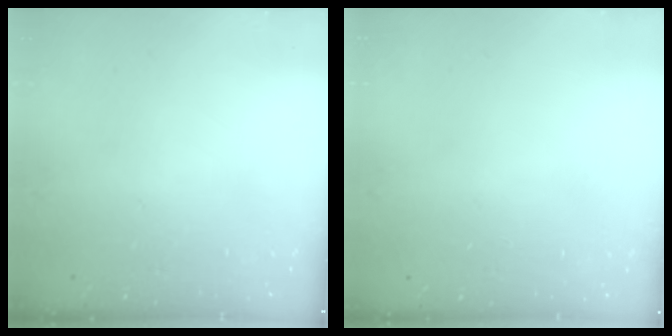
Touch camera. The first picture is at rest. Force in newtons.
{"total": 0.0}